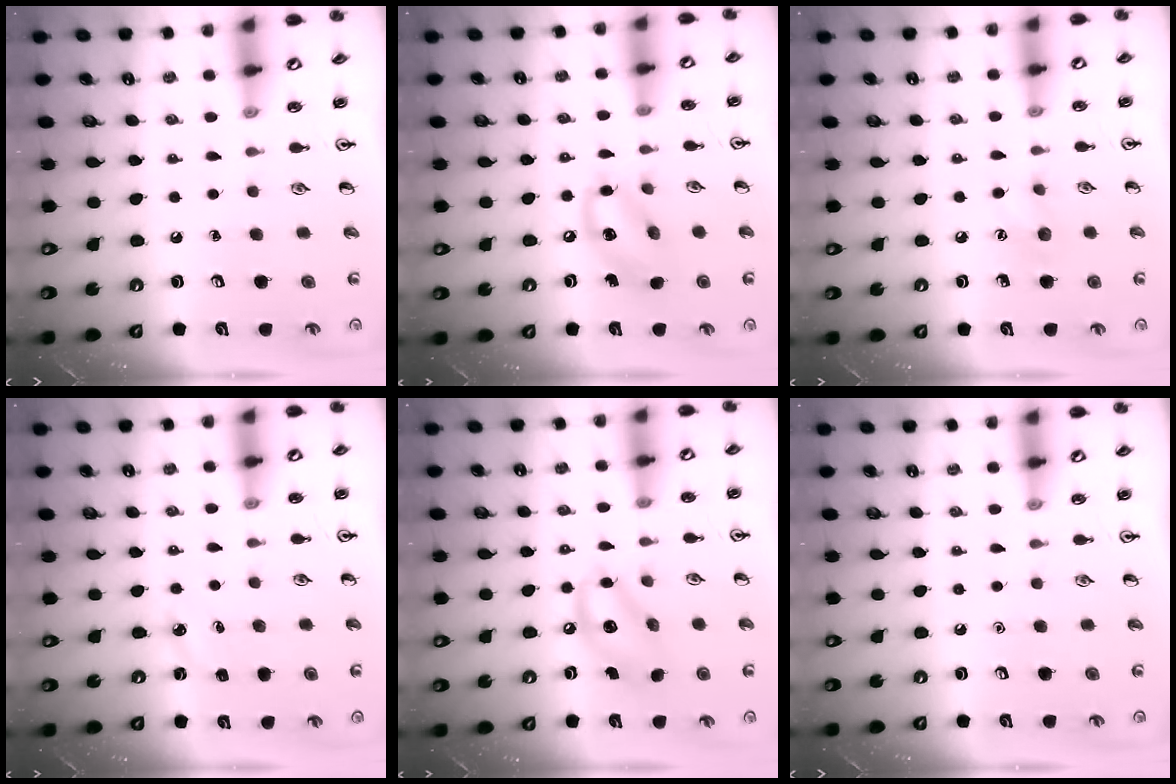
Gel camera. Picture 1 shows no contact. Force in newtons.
{"total": 10.1, "press": 9.9, "slide": 1.9}
{"total": 6.0, "press": 5.8, "slide": 1.6}
{"total": 3.9, "press": 3.7, "slide": 1.1}
{"total": 10.3, "press": 10.0, "slide": 2.3}
{"total": 0.0}